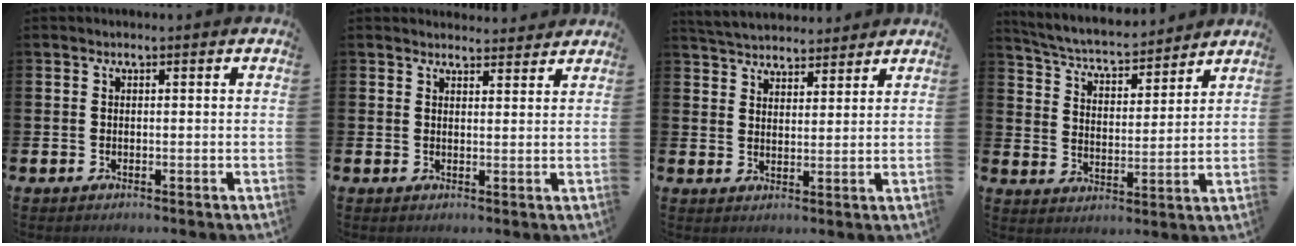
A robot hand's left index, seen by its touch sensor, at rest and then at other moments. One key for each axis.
{"total": 2.6, "fx": 2.6, "fy": 0.4, "fz": -0.1, "tx": 0.007, "ty": -0.019, "tz": 0.045}
{"total": 4.9, "fx": 4.8, "fy": 1.1, "fz": 0.0, "tx": -0.013, "ty": -0.026, "tz": 0.087}
{"total": 5.5, "fx": 5.2, "fy": 1.0, "fz": 1.4, "tx": -0.054, "ty": -0.040, "tz": 0.086}